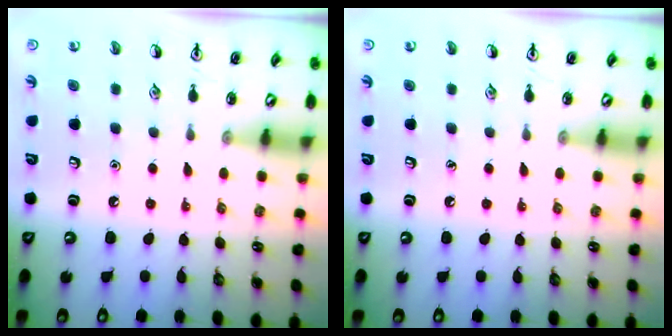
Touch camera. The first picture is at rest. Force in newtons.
{"total": 0.0}